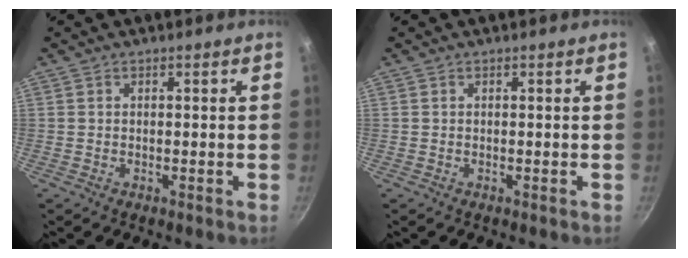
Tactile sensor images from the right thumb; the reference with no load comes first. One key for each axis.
{"total": 0.0}